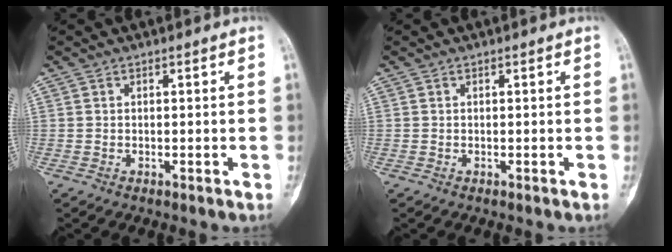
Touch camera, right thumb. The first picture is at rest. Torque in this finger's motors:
{"motor_torque": [0.00, 0.00, 0.00, 0.00, 0.00]}